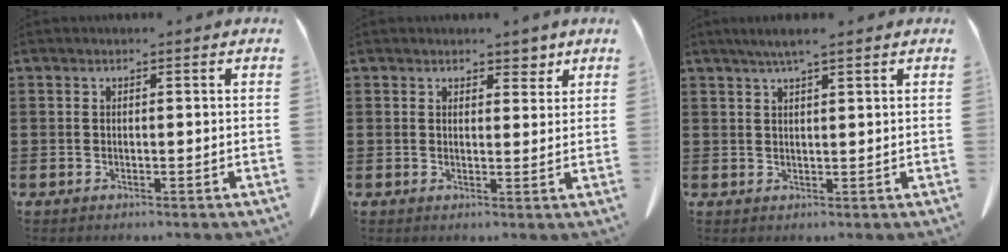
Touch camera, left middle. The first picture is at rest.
{"total": 3.2, "force": [2.7, 1.4, 1.1], "torque": [-0.012, -0.003, 0.047]}
{"total": 3.1, "force": [2.2, 0.1, 2.2], "torque": [-0.046, 0.001, 0.039]}